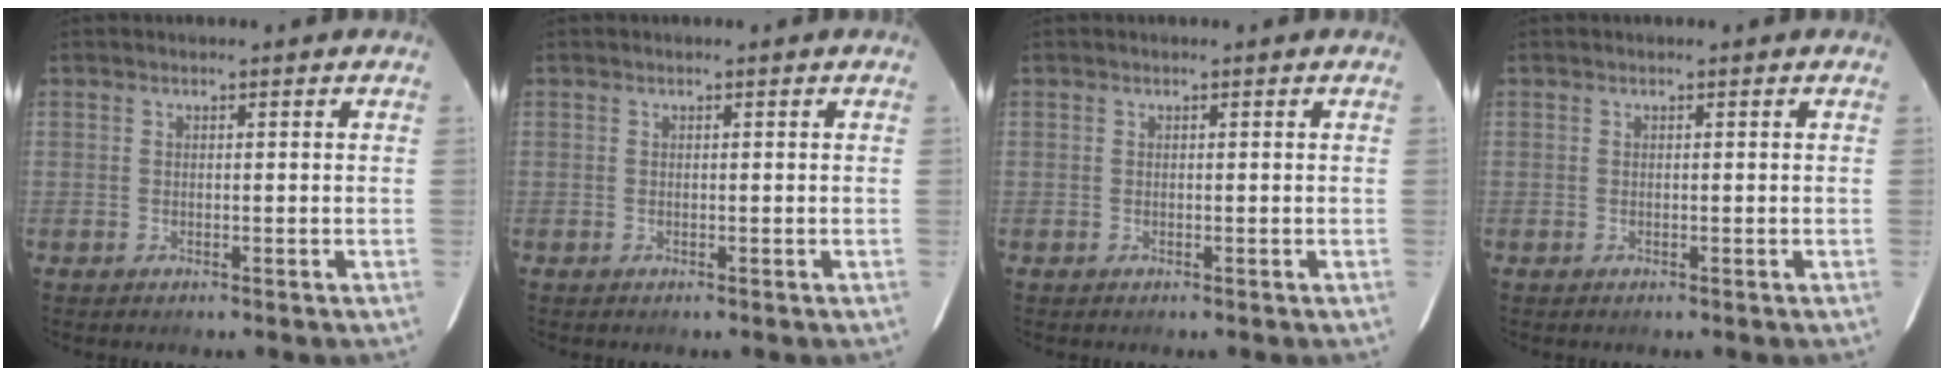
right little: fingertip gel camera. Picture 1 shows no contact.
{"total": 0.0}
{"total": 0.0}
{"total": 0.0}